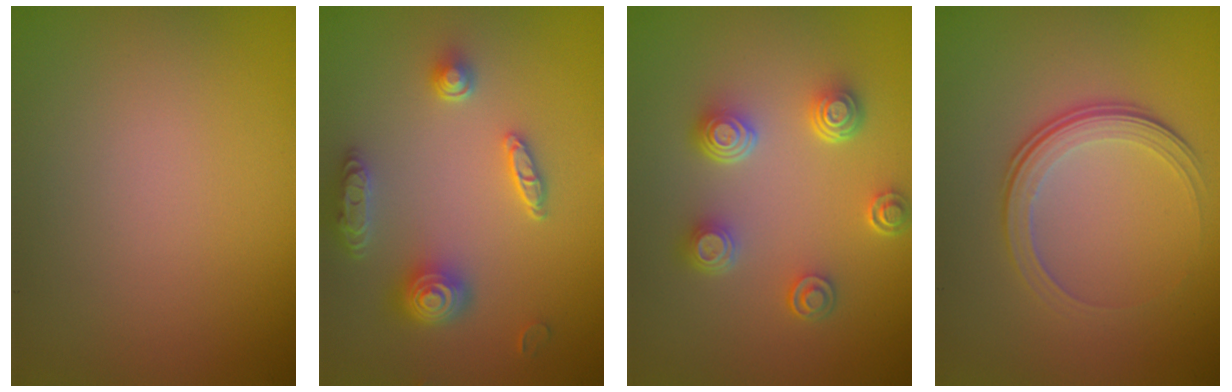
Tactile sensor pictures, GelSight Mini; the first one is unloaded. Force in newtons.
{"total": 4.7, "press": 3.9, "slide": 2.5}
{"total": 4.2, "press": 3.2, "slide": 2.7}
{"total": 3.7, "press": 2.5, "slide": 2.8}